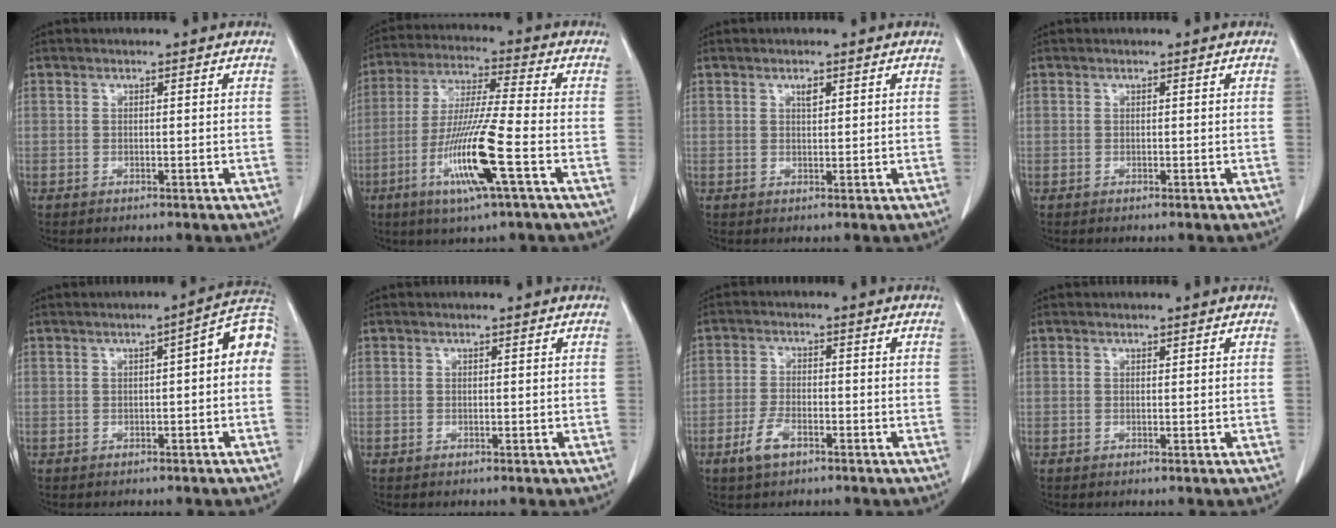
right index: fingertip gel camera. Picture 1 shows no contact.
{"total": 13.4, "force": [-4.9, -0.4, 12.4], "torque": [-0.250, -0.019, -0.097]}
{"total": 1.2, "force": [0.7, 0.5, 0.9], "torque": [-0.015, -0.002, 0.011]}
{"total": 0.0}
{"total": 6.3, "force": [0.4, 1.3, 6.1], "torque": [-0.074, 0.028, -0.003]}
{"total": 0.0}
{"total": 4.2, "force": [-2.4, 1.7, 3.0], "torque": [-0.066, -0.002, -0.043]}
{"total": 0.0}